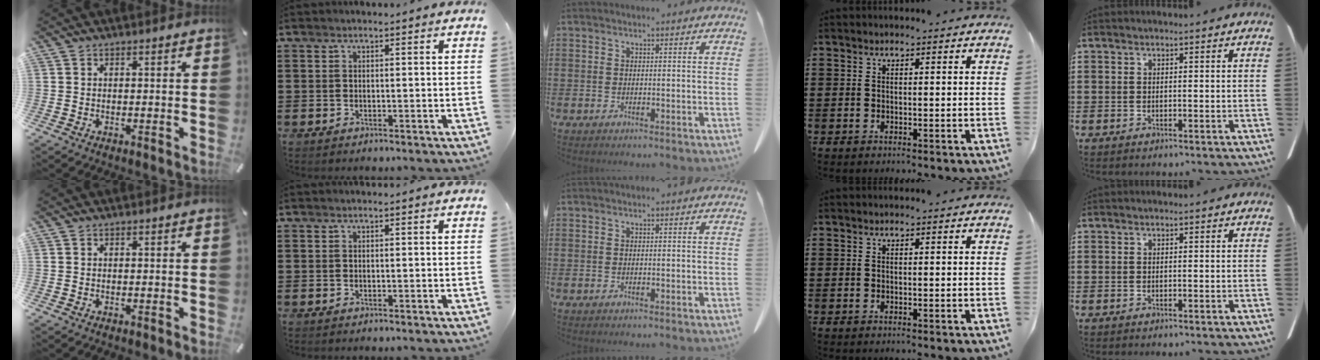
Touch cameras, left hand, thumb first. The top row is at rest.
{}